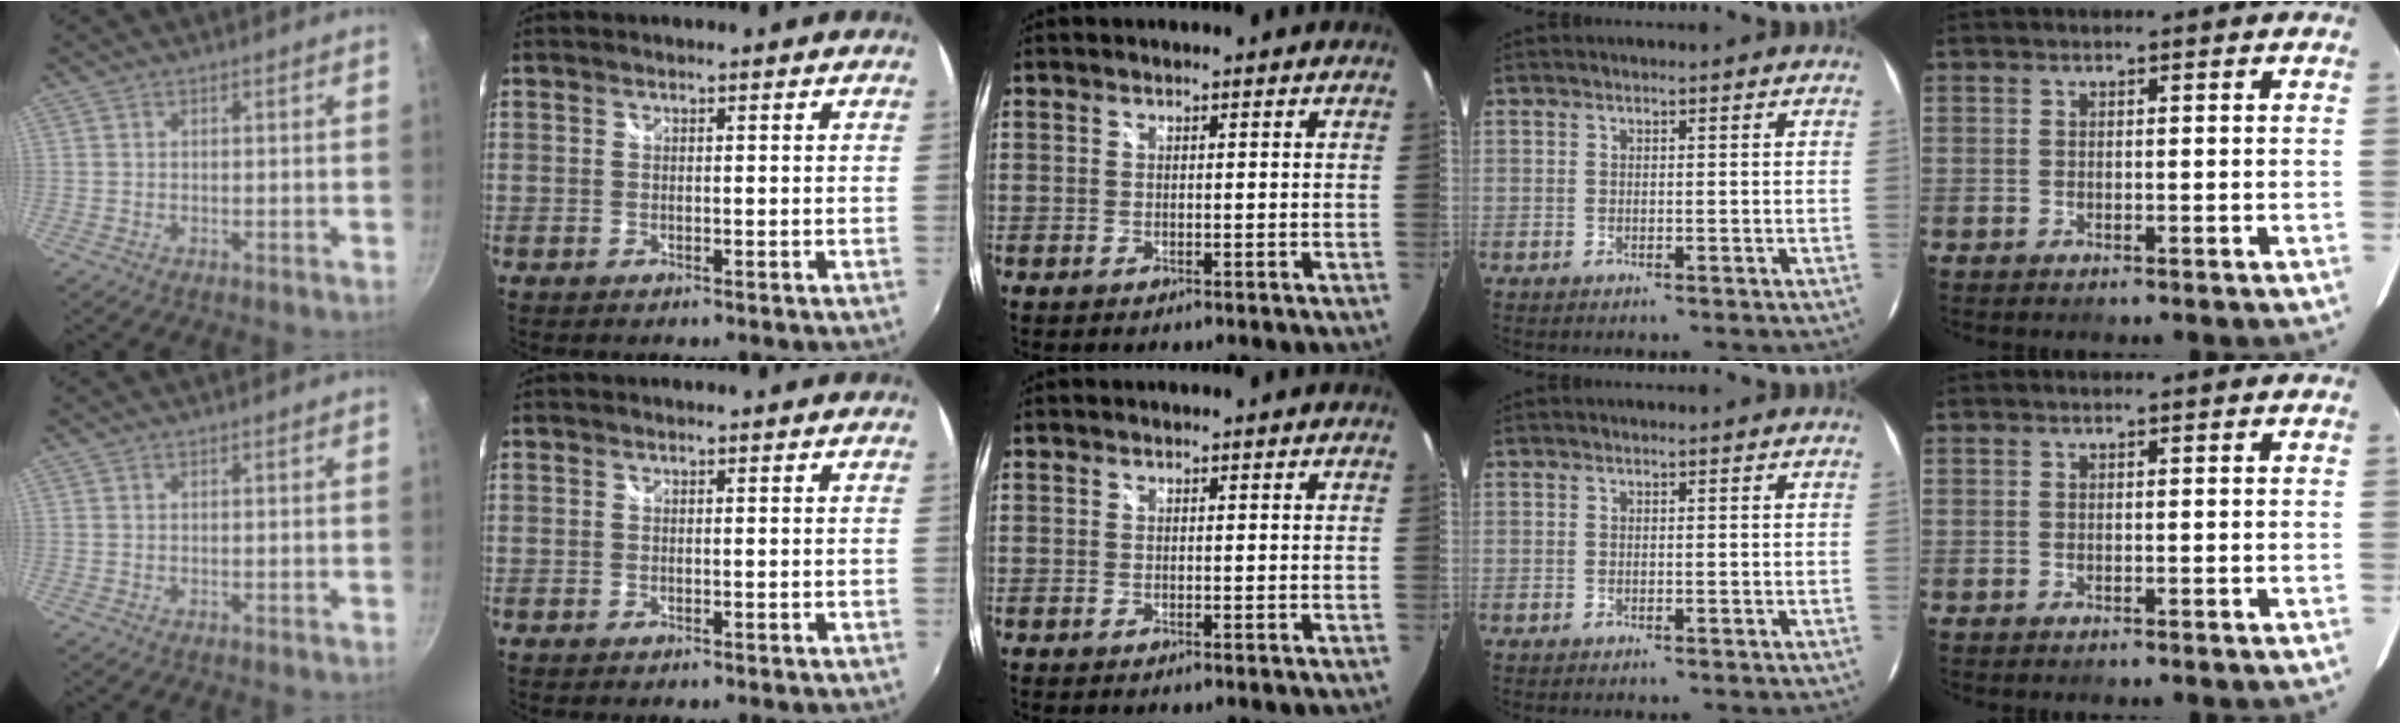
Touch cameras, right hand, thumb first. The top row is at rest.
{}